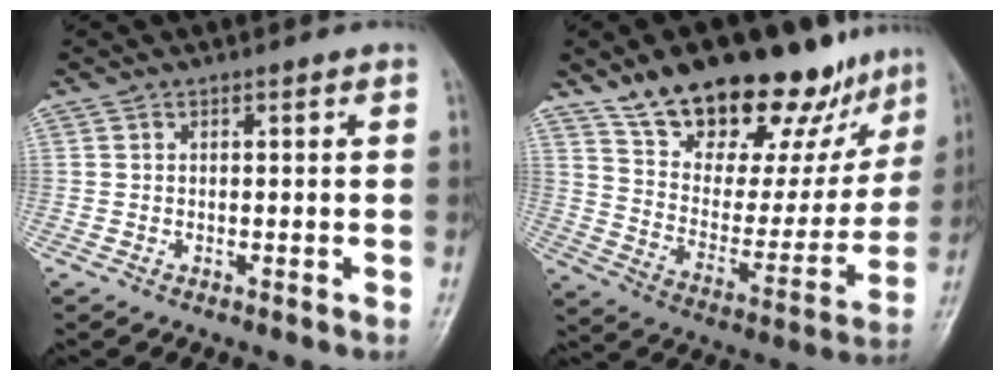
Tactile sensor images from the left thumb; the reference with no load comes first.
{"total": 25.7, "force": [18.4, 11.2, 14.1], "torque": [-0.161, -0.073, 0.287]}